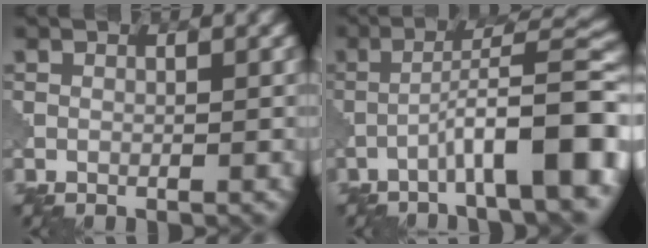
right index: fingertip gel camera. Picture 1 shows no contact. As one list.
[{"total": 9.0, "force": [-3.9, 1.5, 7.9], "torque": [-0.106, 0.029, -0.058]}]